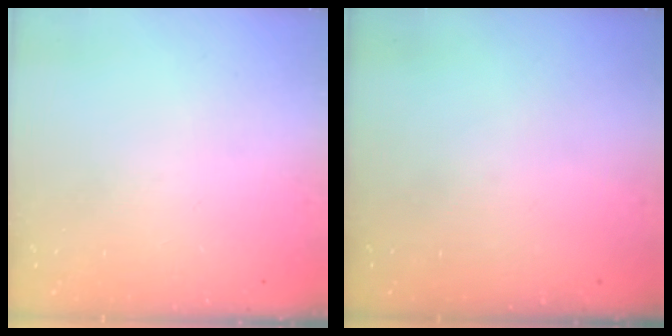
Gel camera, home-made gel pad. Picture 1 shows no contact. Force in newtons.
{"total": 0.0}